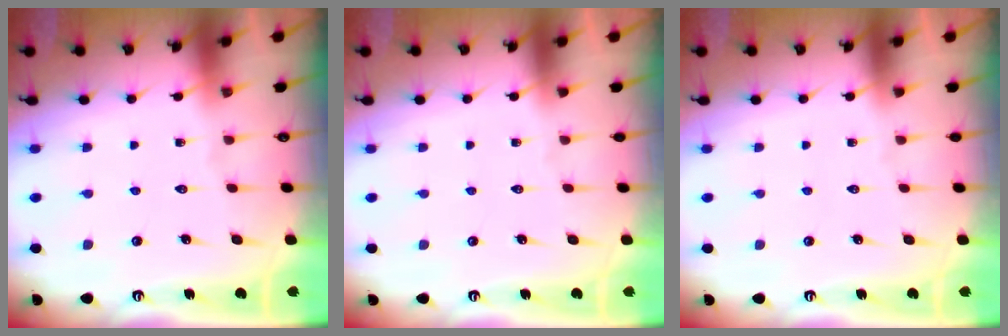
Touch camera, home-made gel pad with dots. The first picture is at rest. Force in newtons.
{"total": 0.0}
{"total": 0.0}